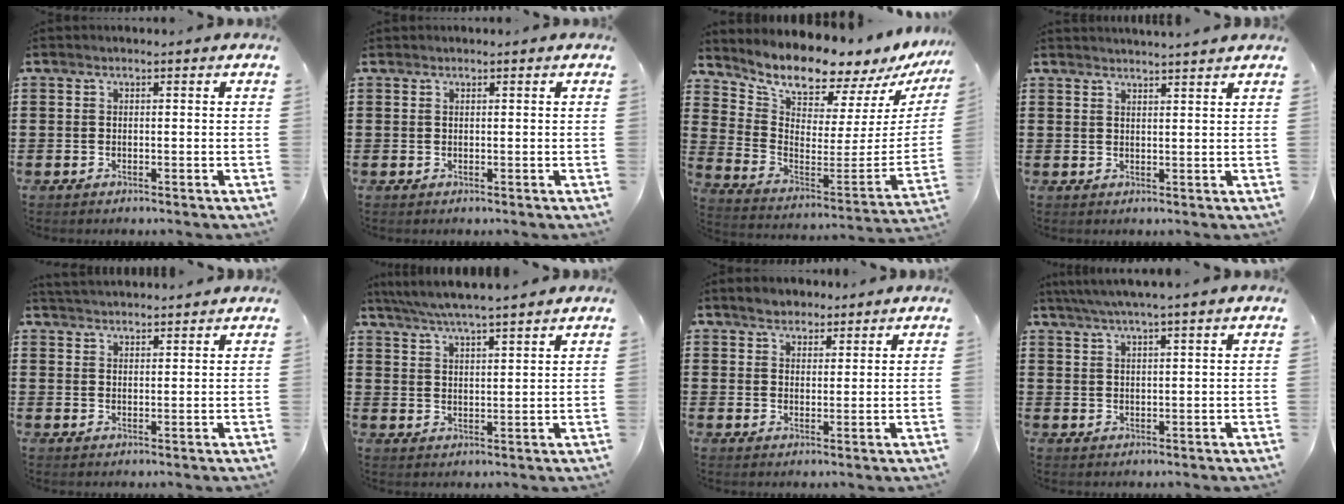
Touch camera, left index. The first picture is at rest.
{"total": 0.5, "force": [0.5, 0.1, 0.0], "torque": [-0.003, 0.000, 0.011]}
{"total": 8.4, "force": [8.1, 1.1, 2.0], "torque": [-0.074, -0.084, 0.134]}
{"total": 2.2, "force": [2.1, -0.6, -0.1], "torque": [-0.004, -0.007, 0.040]}
{"total": 2.7, "force": [2.7, -0.1, -0.1], "torque": [-0.006, -0.005, 0.051]}
{"total": 4.7, "force": [4.4, -0.4, 1.5], "torque": [-0.045, -0.021, 0.076]}
{"total": 3.1, "force": [2.7, 1.5, 0.2], "torque": [-0.013, 0.007, 0.052]}
{"total": 3.4, "force": [2.9, -0.6, 1.6], "torque": [-0.039, -0.005, 0.051]}